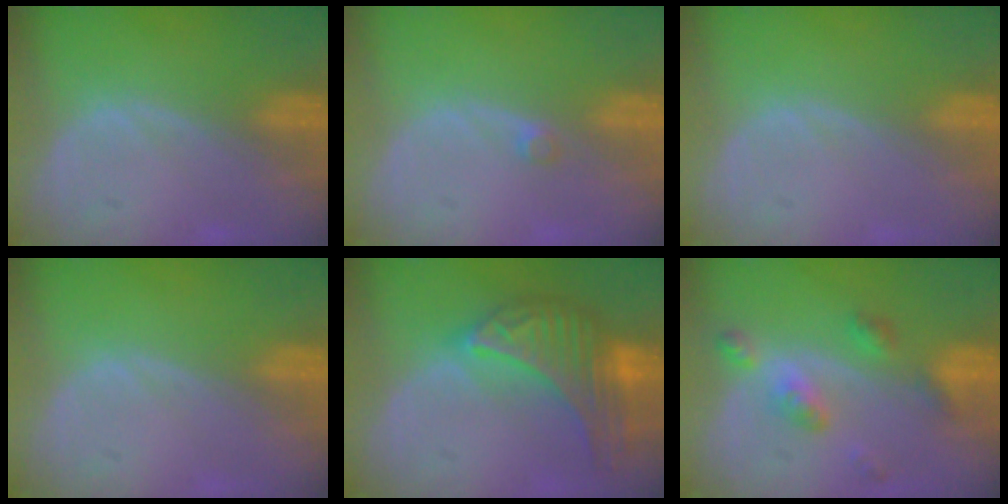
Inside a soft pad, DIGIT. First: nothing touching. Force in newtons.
{"total": 1.1, "press": 1.0, "slide": 0.6}
{"total": 0.0}
{"total": 0.0}
{"total": 9.8, "press": 9.8, "slide": 0.5}
{"total": 5.9, "press": 5.1, "slide": 2.9}